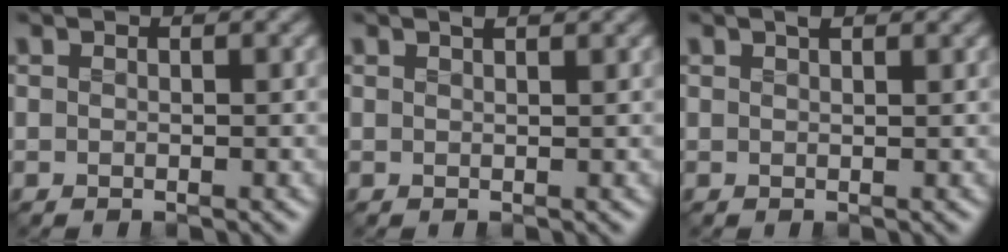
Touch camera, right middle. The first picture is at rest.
{"total": 1.5, "force": [1.1, 0.5, 0.9], "torque": [-0.006, 0.000, 0.005]}
{"total": 1.1, "force": [0.8, 0.2, 0.6], "torque": [-0.013, -0.002, 0.012]}